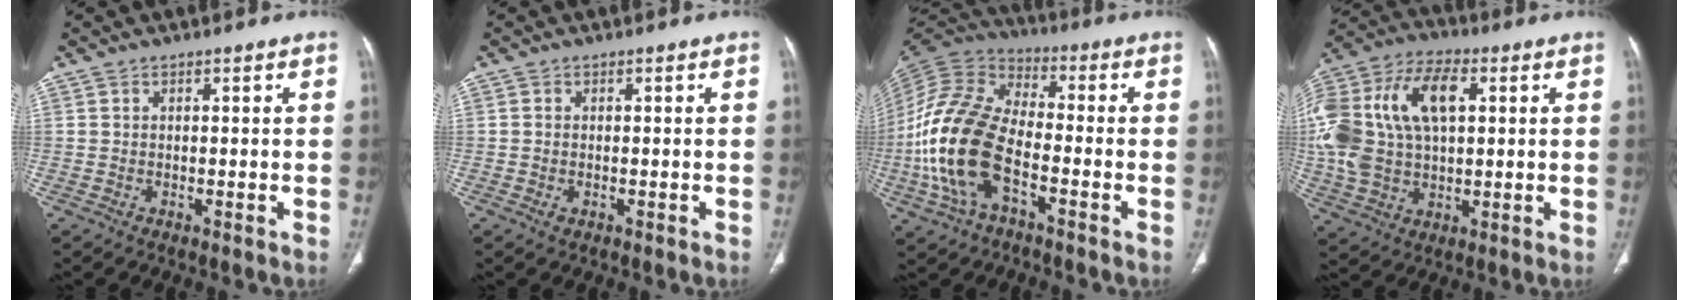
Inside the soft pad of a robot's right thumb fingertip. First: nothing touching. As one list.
[{"total": 1.0, "force": [-0.3, 0.7, 0.6], "torque": [-0.015, 0.003, -0.002]}, {"total": 18.5, "force": [-5.4, 9.9, 14.7], "torque": [-0.308, 0.028, -0.106]}, {"total": 23.9, "force": [4.6, 14.1, 18.7], "torque": [-0.410, 0.023, 0.082]}]